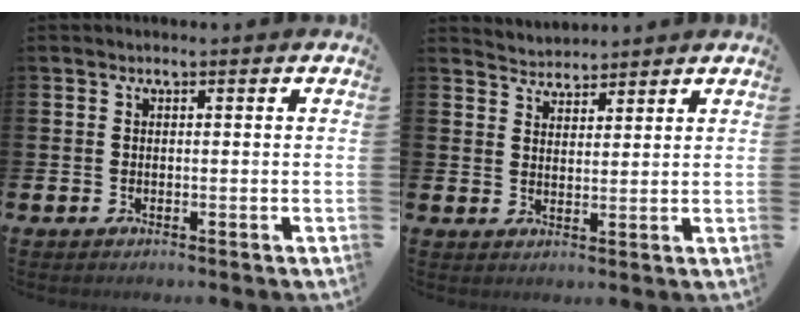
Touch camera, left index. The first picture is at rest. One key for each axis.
{"total": 3.5, "fx": 3.4, "fy": 0.6, "fz": -0.6, "tx": -0.007, "ty": -0.014, "tz": 0.064}